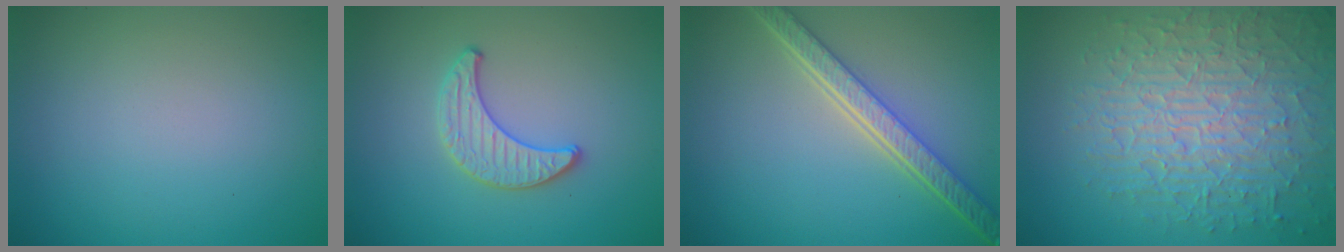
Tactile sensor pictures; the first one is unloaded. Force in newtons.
{"total": 2.0, "press": 2.0, "slide": 0.1}
{"total": 5.3, "press": 4.1, "slide": 3.4}
{"total": 9.0, "press": 6.1, "slide": 6.6}